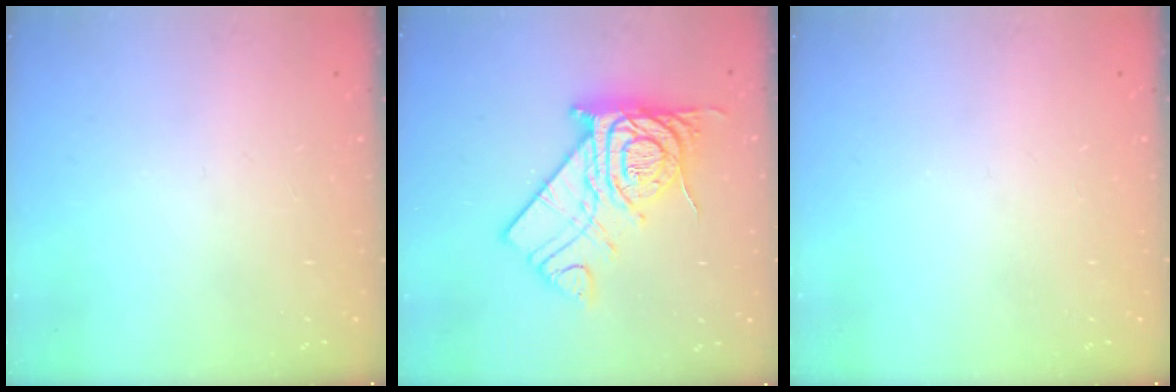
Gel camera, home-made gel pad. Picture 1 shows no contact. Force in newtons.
{"total": 16.9, "press": 16.9, "slide": 1.2}
{"total": 0.0}